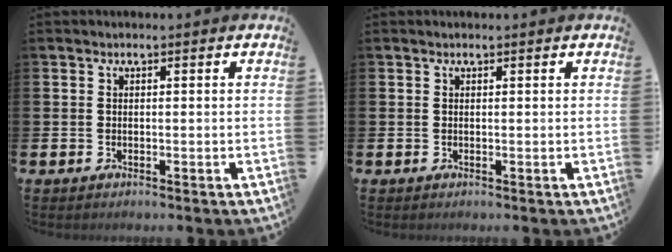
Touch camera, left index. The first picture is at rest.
{"total": 0.0}